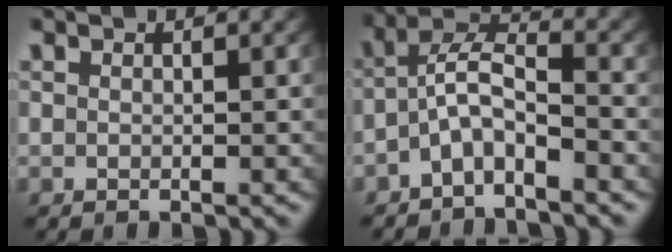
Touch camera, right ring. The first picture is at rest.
{"total": 5.3, "force": [-1.5, 3.8, 3.3], "torque": [-0.065, -0.013, -0.033]}